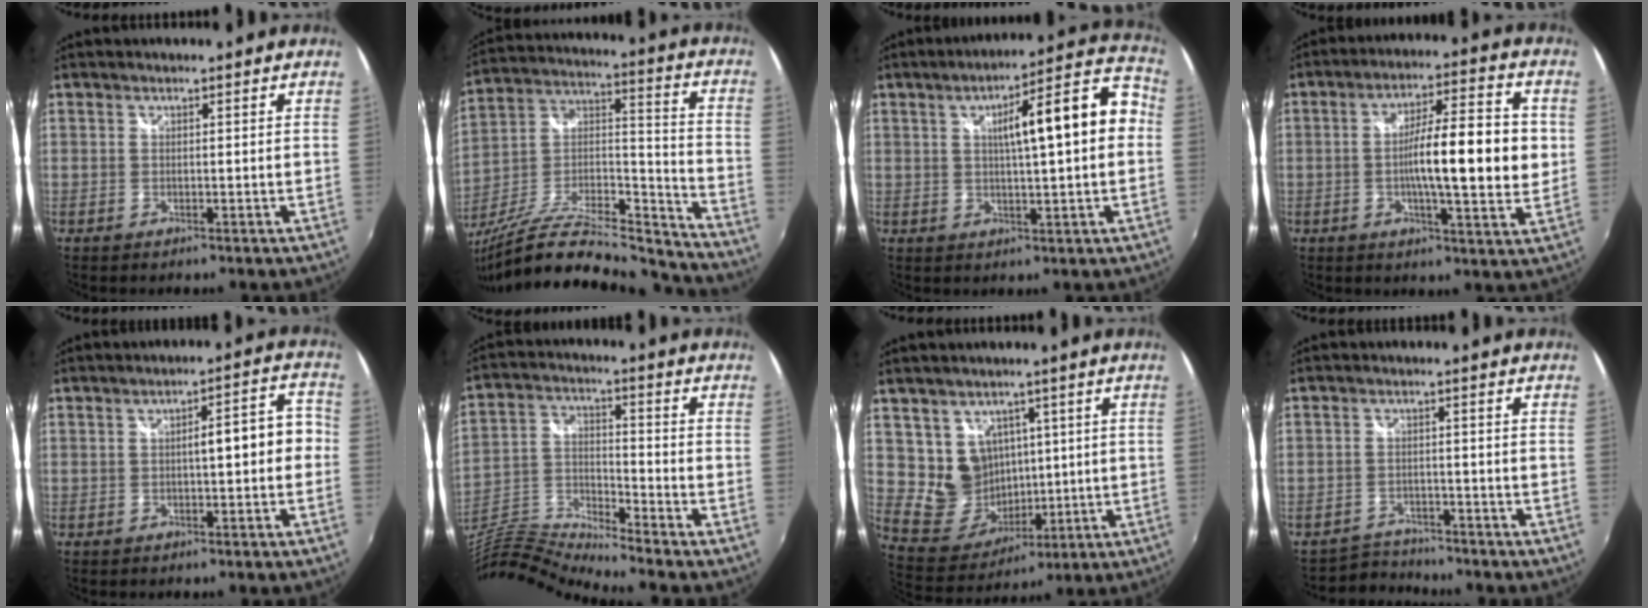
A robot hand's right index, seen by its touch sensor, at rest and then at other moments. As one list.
[{"total": 26.7, "force": [-23.5, 5.2, 11.6], "torque": [-0.193, -0.008, -0.382]}, {"total": 13.6, "force": [1.7, 2.3, 13.3], "torque": [-0.181, 0.038, 0.033]}, {"total": 13.9, "force": [0.0, 2.4, 13.7], "torque": [-0.225, 0.002, -0.002]}, {"total": 6.3, "force": [-1.0, 1.5, 6.0], "torque": [-0.083, 0.023, -0.003]}, {"total": 10.7, "force": [-9.8, 0.2, 4.5], "torque": [-0.106, -0.002, -0.206]}, {"total": 10.2, "force": [3.4, 9.4, 2.3], "torque": [-0.058, 0.004, 0.086]}, {"total": 4.8, "force": [-4.5, 1.4, -0.5], "torque": [-0.004, 0.008, -0.078]}]